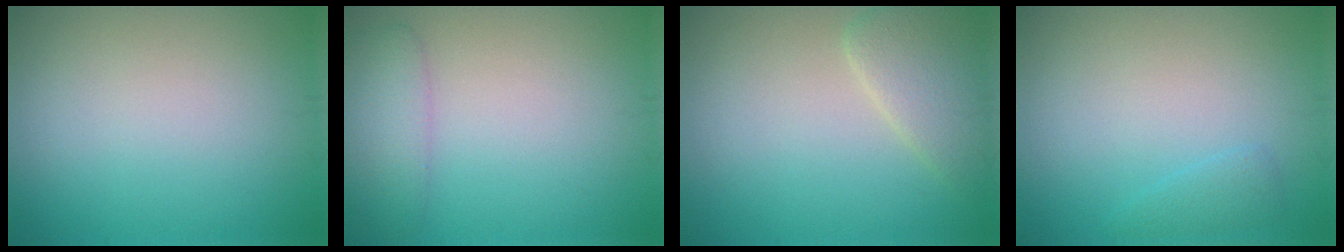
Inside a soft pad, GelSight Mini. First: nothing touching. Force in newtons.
{"total": 2.3, "press": 2.3, "slide": 0.1}
{"total": 3.1, "press": 3.0, "slide": 0.4}
{"total": 1.1, "press": 1.1, "slide": 0.1}